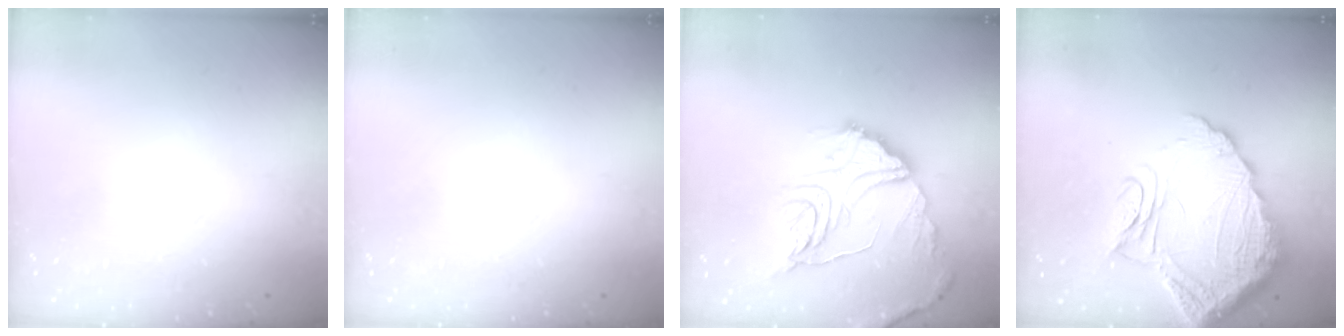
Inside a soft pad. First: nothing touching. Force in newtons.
{"total": 0.0}
{"total": 18.2, "press": 18.1, "slide": 2.0}
{"total": 18.8, "press": 18.7, "slide": 1.7}